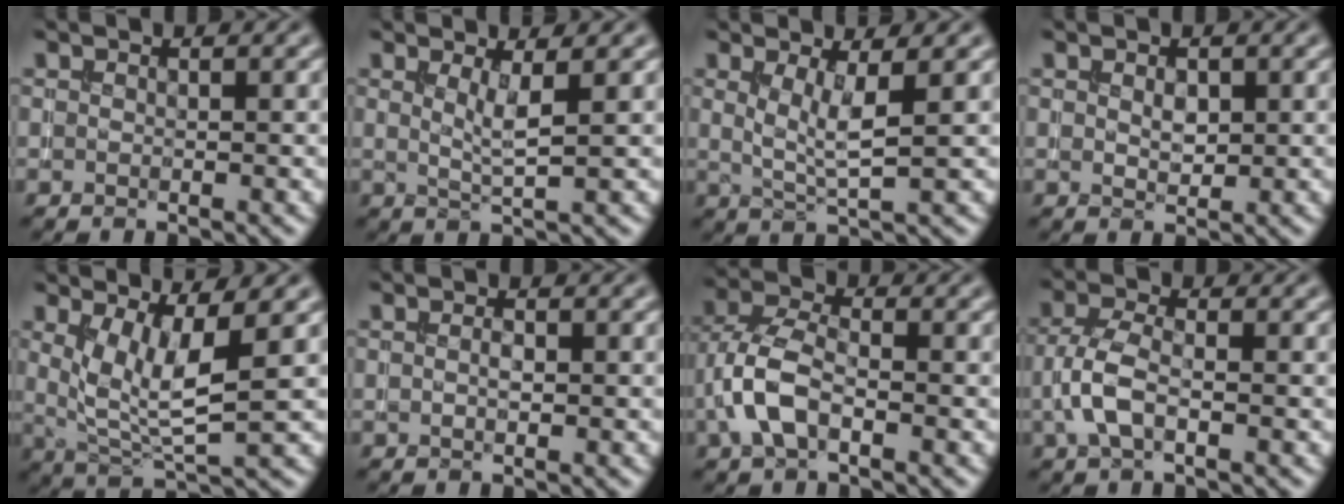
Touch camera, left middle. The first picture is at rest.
{"total": 2.3, "force": [0.8, 0.5, 2.1], "torque": [-0.034, -0.007, 0.014]}
{"total": 3.2, "force": [0.8, 0.7, 3.0], "torque": [-0.059, -0.009, 0.017]}
{"total": 1.4, "force": [0.4, 0.8, 1.0], "torque": [-0.018, -0.002, 0.011]}
{"total": 5.5, "force": [1.3, 1.7, 5.0], "torque": [-0.103, -0.019, 0.033]}
{"total": 0.9, "force": [0.0, 0.4, 0.8], "torque": [-0.017, -0.001, 0.000]}
{"total": 5.0, "force": [-1.6, 2.7, 3.9], "torque": [-0.092, 0.007, -0.043]}
{"total": 3.6, "force": [-1.1, 1.7, 3.0], "torque": [-0.070, 0.005, -0.030]}